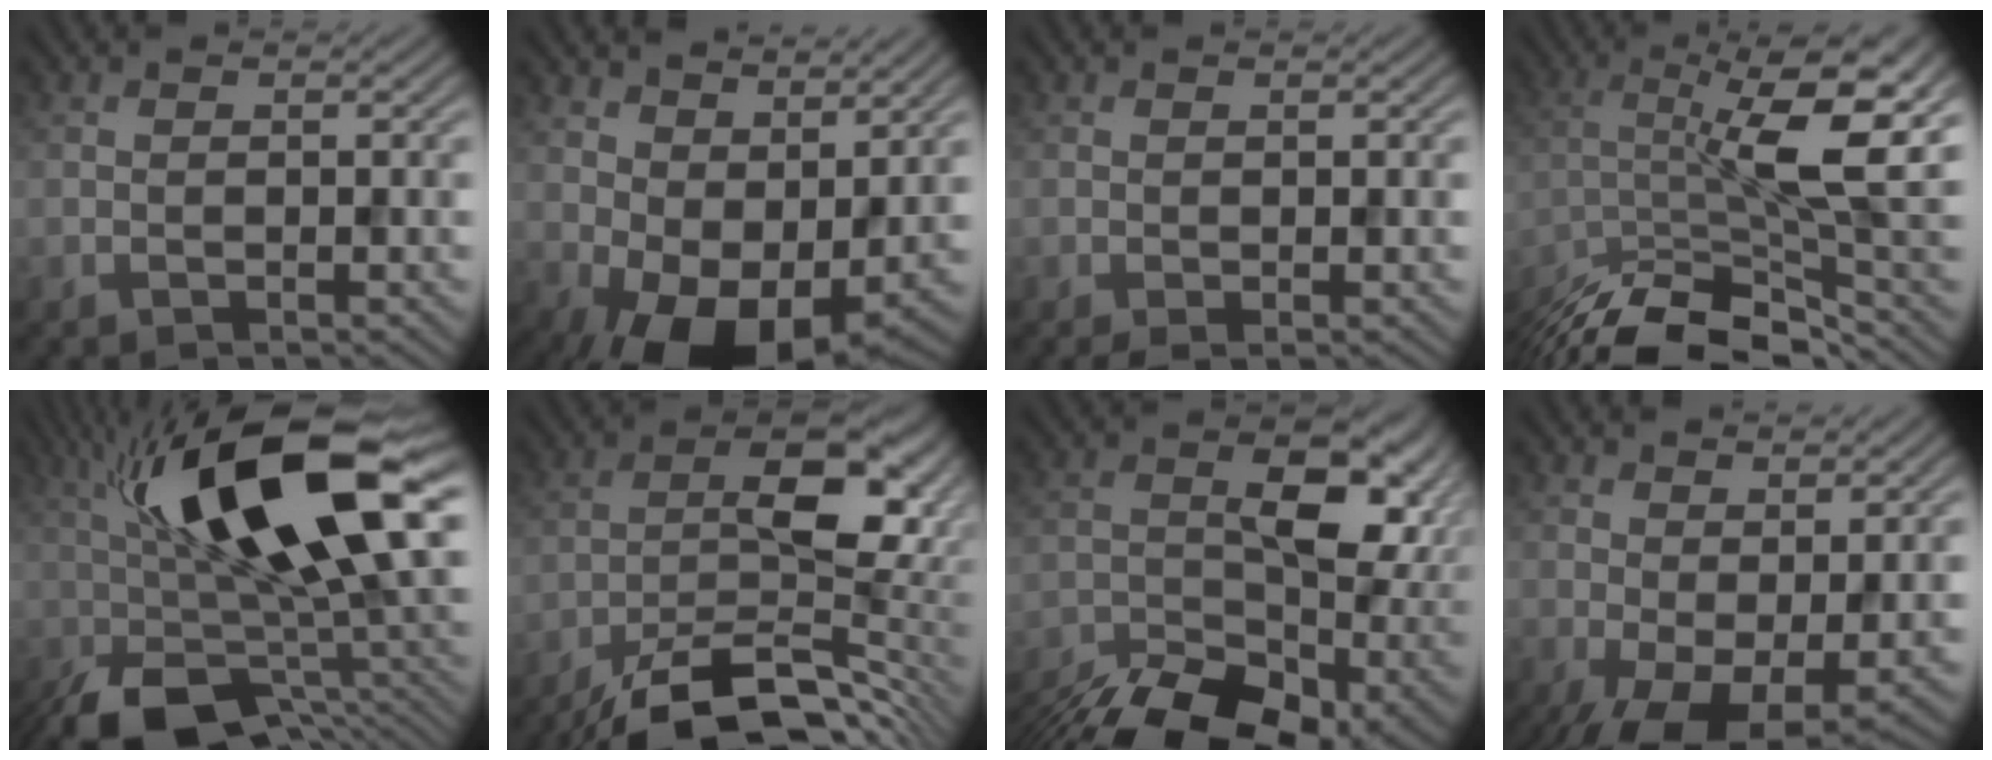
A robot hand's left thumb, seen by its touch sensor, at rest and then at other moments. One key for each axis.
{"total": 10.4, "fx": 0.9, "fy": 6.6, "fz": 8.0, "tx": -0.137, "ty": -0.028, "tz": 0.029}
{"total": 1.0, "fx": -0.3, "fy": 0.3, "fz": 0.9, "tx": -0.019, "ty": -0.006, "tz": -0.006}
{"total": 12.5, "fx": -6.3, "fy": 3.0, "fz": 10.4, "tx": -0.174, "ty": -0.007, "tz": -0.114}
{"total": 18.3, "fx": 0.1, "fy": 7.6, "fz": 16.7, "tx": -0.283, "ty": 0.002, "tz": -0.002}
{"total": 14.8, "fx": -8.0, "fy": 5.9, "fz": 11.0, "tx": -0.172, "ty": -0.012, "tz": -0.142}
{"total": 15.4, "fx": -6.7, "fy": 8.4, "fz": 11.0, "tx": -0.168, "ty": -0.036, "tz": -0.089}
{"total": 8.0, "fx": -1.0, "fy": 3.9, "fz": 6.9, "tx": -0.135, "ty": -0.014, "tz": -0.011}